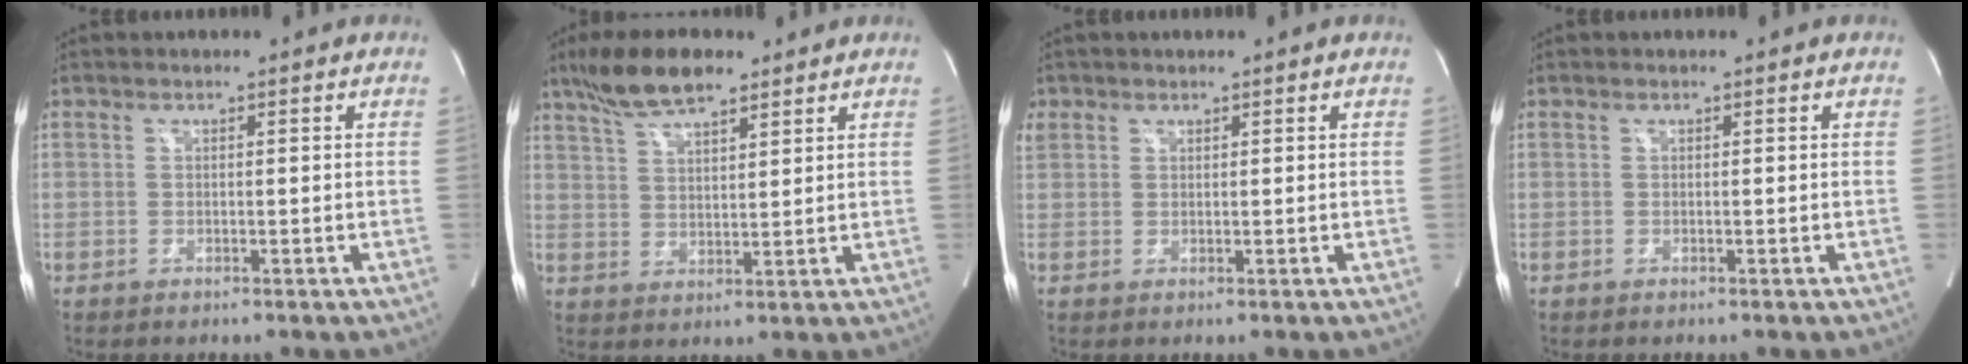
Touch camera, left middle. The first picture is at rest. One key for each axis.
{"total": 9.1, "fx": 6.9, "fy": 2.5, "fz": 5.4, "tx": -0.107, "ty": 0.014, "tz": 0.127}
{"total": 5.3, "fx": 2.0, "fy": 4.6, "fz": 1.7, "tx": -0.070, "ty": 0.024, "tz": 0.047}
{"total": 0.0}